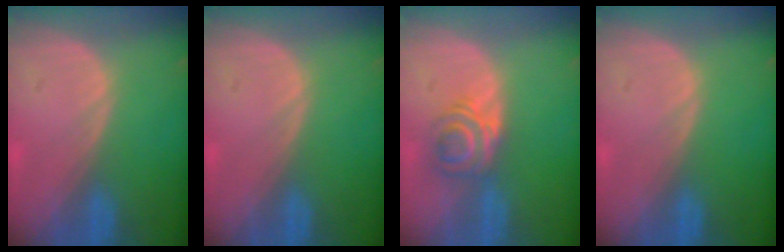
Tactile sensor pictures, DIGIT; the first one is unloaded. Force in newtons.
{"total": 0.0}
{"total": 5.9, "press": 4.8, "slide": 3.4}
{"total": 0.0}